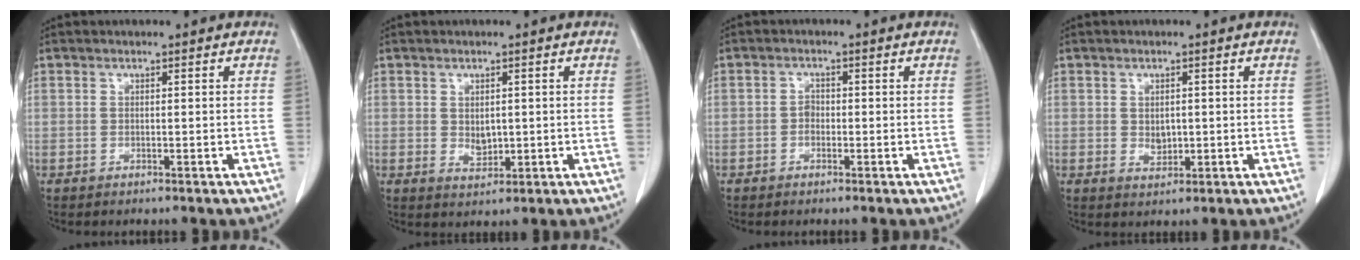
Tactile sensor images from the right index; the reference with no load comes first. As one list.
[{"total": 2.5, "force": [0.3, 1.7, 1.8], "torque": [-0.030, -0.004, 0.015]}, {"total": 1.3, "force": [-0.4, 1.0, 0.7], "torque": [-0.008, 0.007, -0.006]}, {"total": 2.2, "force": [0.2, 1.6, 1.5], "torque": [-0.024, -0.002, 0.011]}]